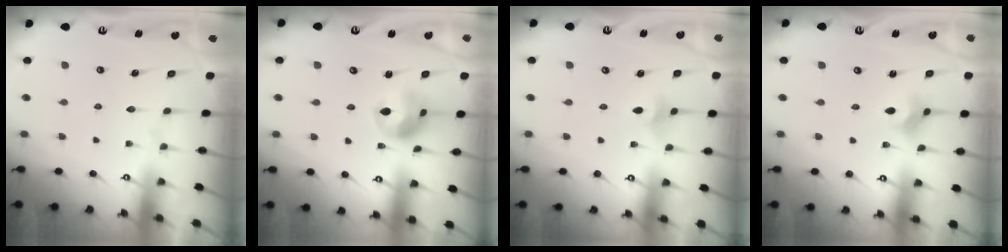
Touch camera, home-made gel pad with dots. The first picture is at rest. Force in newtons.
{"total": 9.6, "press": 9.6, "slide": 0.7}
{"total": 3.0, "press": 2.9, "slide": 0.7}
{"total": 2.6, "press": 2.6, "slide": 0.5}